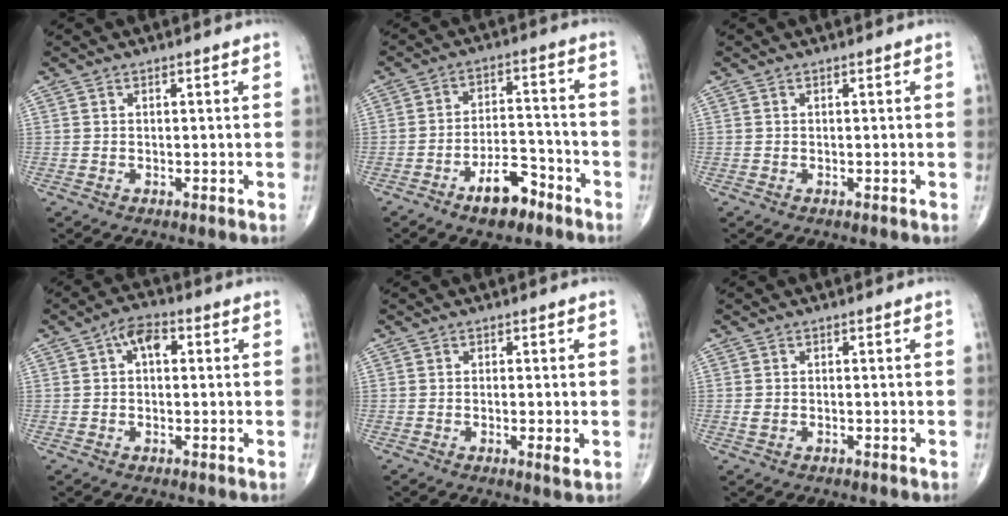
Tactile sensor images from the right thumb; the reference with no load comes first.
{"total": 8.4, "force": [-5.3, 3.8, 5.3], "torque": [-0.071, 0.041, -0.086]}
{"total": 0.0}
{"total": 4.9, "force": [1.1, 2.9, 3.9], "torque": [-0.053, 0.014, 0.009]}
{"total": 2.1, "force": [-0.4, 0.3, 2.1], "torque": [-0.038, -0.007, -0.009]}
{"total": 1.1, "force": [-0.2, 0.8, 0.7], "torque": [-0.019, 0.002, -0.004]}